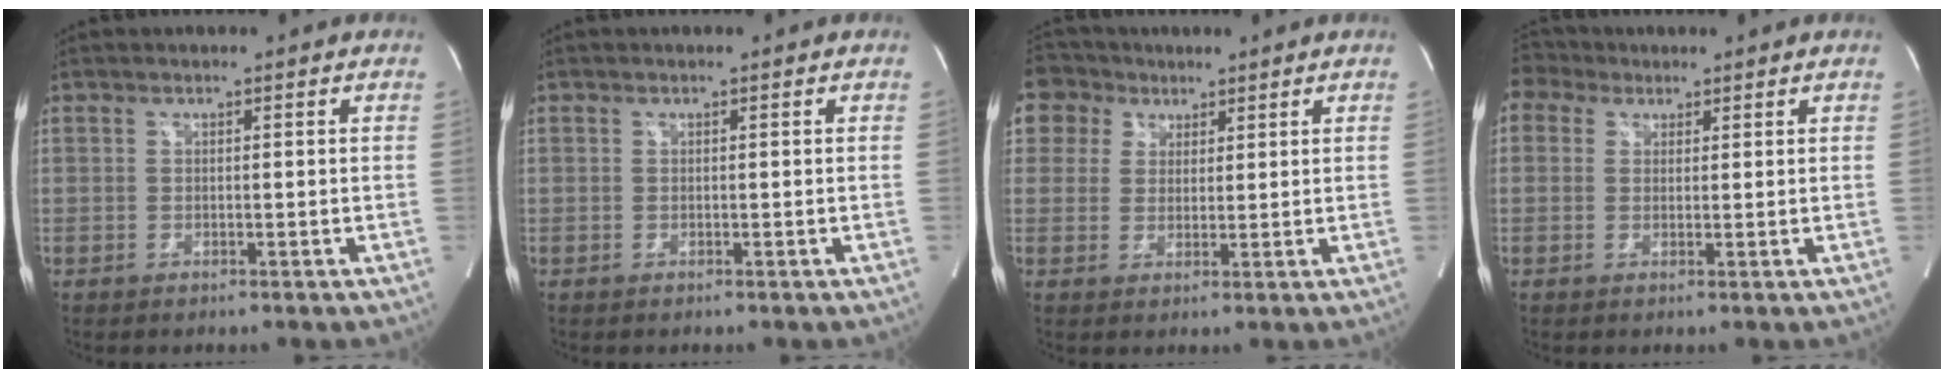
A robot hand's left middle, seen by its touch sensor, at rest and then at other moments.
{"total": 0.0}
{"total": 6.8, "force": [4.0, 5.4, 0.1], "torque": [-0.002, 0.023, 0.079]}
{"total": 3.7, "force": [2.8, 2.4, 0.1], "torque": [-0.008, 0.026, 0.052]}